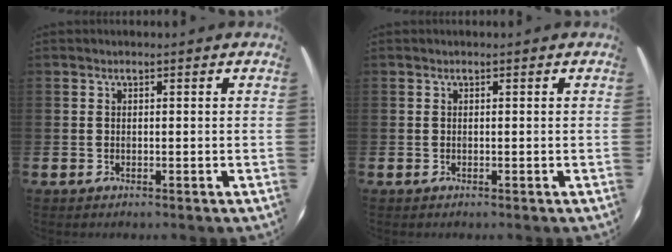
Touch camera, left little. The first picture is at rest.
{"total": 0.0}